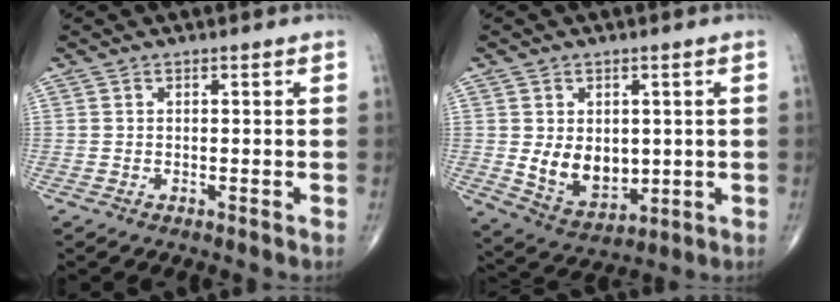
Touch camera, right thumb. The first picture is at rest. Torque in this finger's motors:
{"motor_torque": [0.21, 0.42, 0.20, -0.03, 0.04]}